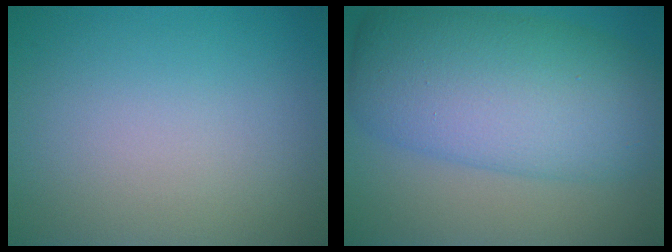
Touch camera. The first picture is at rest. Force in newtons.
{"total": 11.1, "press": 11.1, "slide": 0.2}